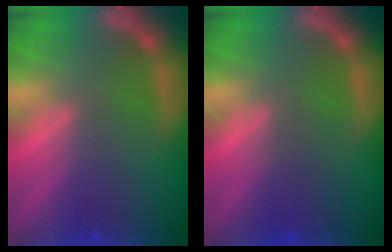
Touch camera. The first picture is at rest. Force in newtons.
{"total": 1.5}